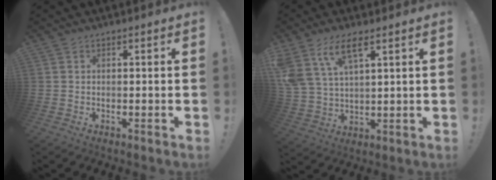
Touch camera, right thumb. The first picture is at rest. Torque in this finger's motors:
{"motor_torque": [0.50, 2.21, 0.49, -0.13, 0.12]}